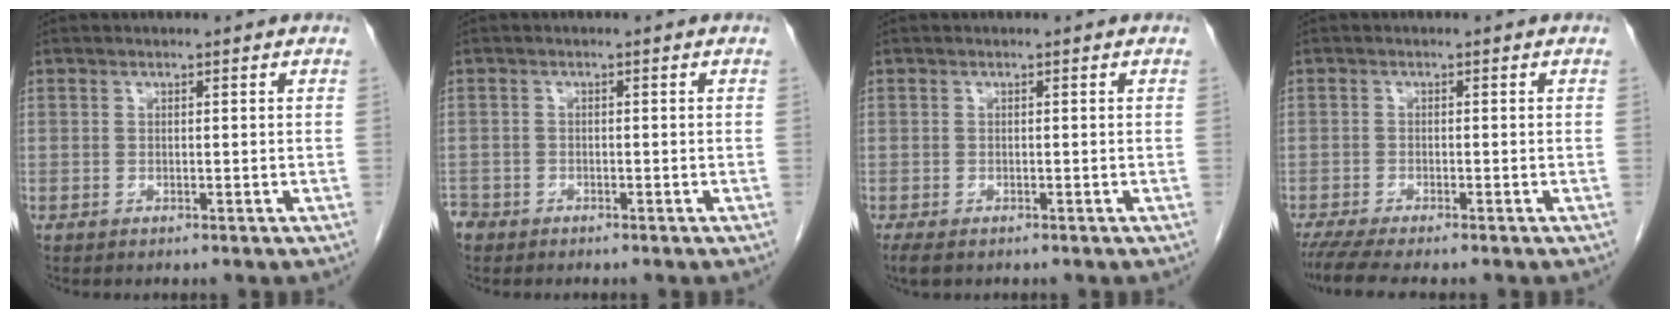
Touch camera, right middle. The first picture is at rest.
{"total": 2.2, "force": [-1.7, 1.3, 0.2], "torque": [-0.009, 0.002, -0.034]}
{"total": 2.7, "force": [-2.0, 1.1, 1.5], "torque": [-0.029, -0.008, -0.028]}
{"total": 5.6, "force": [-4.7, 0.2, 3.0], "torque": [-0.046, -0.014, -0.078]}